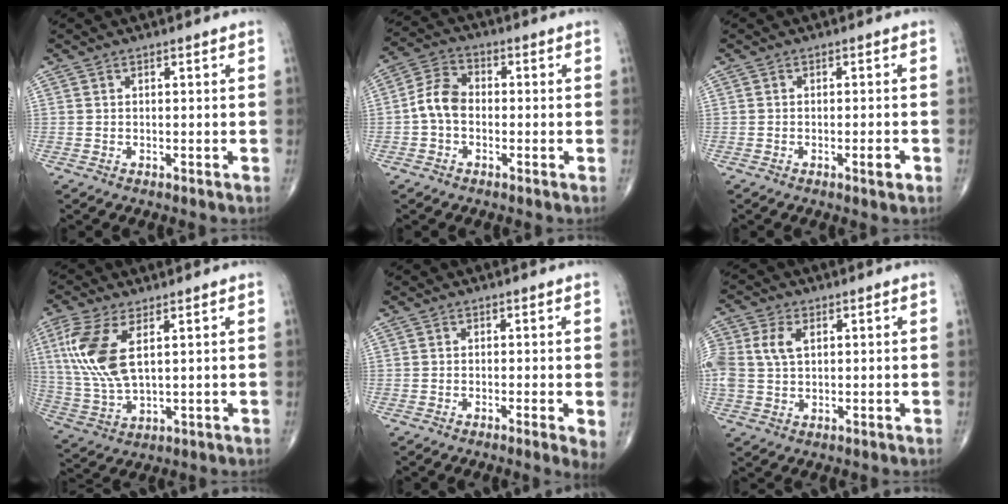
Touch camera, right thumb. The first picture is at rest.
{"total": 6.6, "force": [-1.1, 4.6, 4.6], "torque": [-0.081, 0.022, -0.034]}
{"total": 2.1, "force": [-0.9, 0.5, 1.8], "torque": [-0.025, -0.001, -0.015]}
{"total": 12.4, "force": [3.7, 5.4, 10.5], "torque": [-0.245, -0.010, 0.081]}
{"total": 2.9, "force": [-0.6, 0.4, 2.8], "torque": [-0.049, -0.011, -0.016]}
{"total": 7.8, "force": [1.8, 5.1, 5.6], "torque": [-0.139, 0.010, 0.037]}